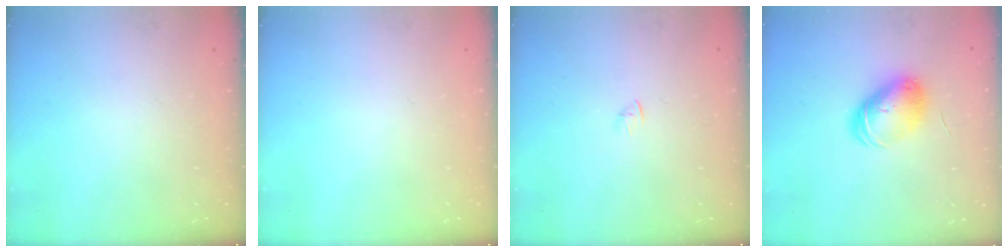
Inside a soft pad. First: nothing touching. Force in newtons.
{"total": 0.0}
{"total": 1.4, "press": 1.3, "slide": 0.4}
{"total": 9.2, "press": 9.2, "slide": 0.7}